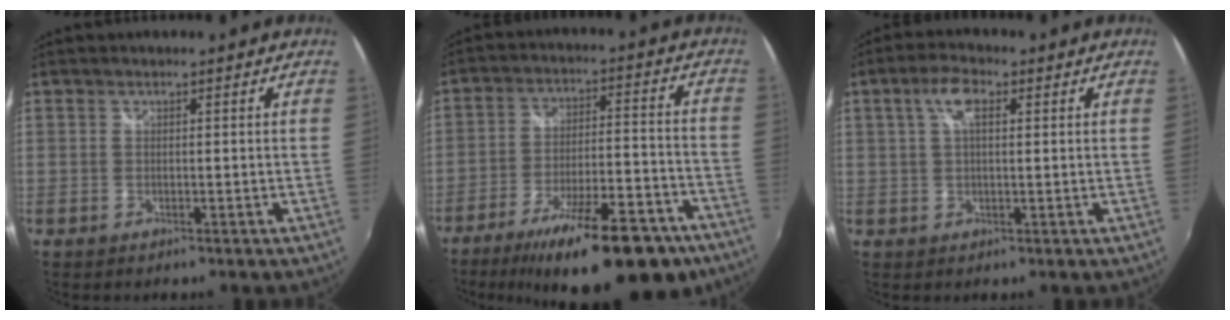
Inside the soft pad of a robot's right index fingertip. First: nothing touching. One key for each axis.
{"total": 22.4, "fx": -15.9, "fy": 6.3, "fz": 14.4, "tx": -0.226, "ty": -0.020, "tz": -0.226}
{"total": 5.1, "fx": 1.7, "fy": 2.0, "fz": 4.4, "tx": -0.081, "ty": 0.011, "tz": 0.030}